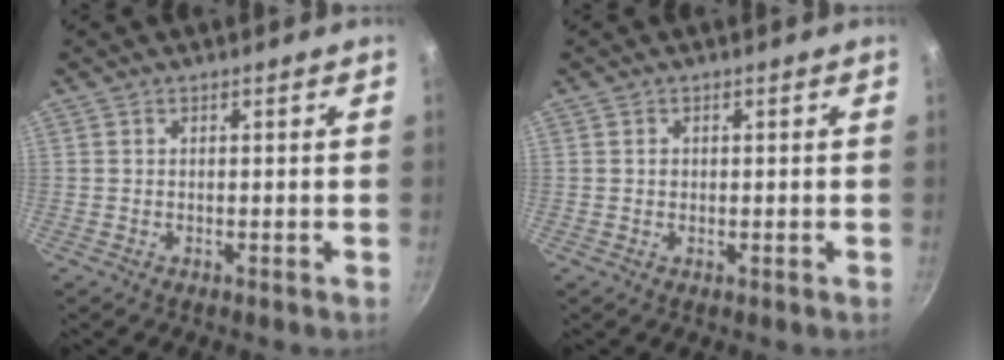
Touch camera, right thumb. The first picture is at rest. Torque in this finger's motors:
{"motor_torque": [0.37, 0.21, 0.26, -0.06, 0.07]}